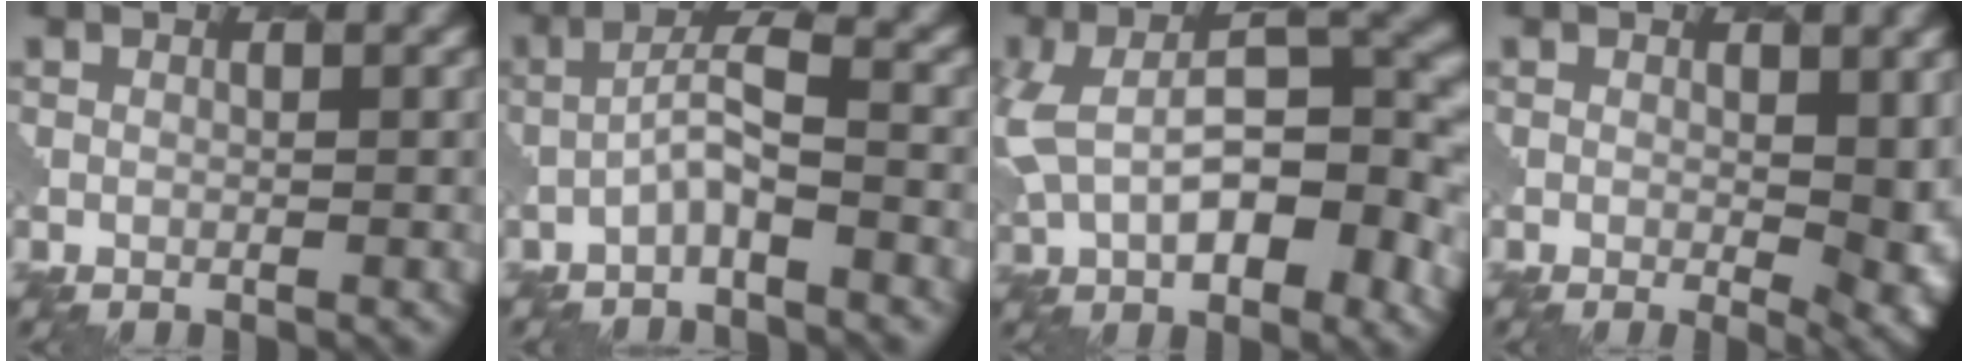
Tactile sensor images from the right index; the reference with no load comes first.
{"total": 2.8, "force": [-1.3, 0.5, 2.4], "torque": [-0.049, 0.016, -0.034]}
{"total": 10.2, "force": [-0.2, 5.5, 8.6], "torque": [-0.148, 0.011, -0.005]}
{"total": 7.1, "force": [0.1, 3.3, 6.3], "torque": [-0.076, -0.008, 0.009]}